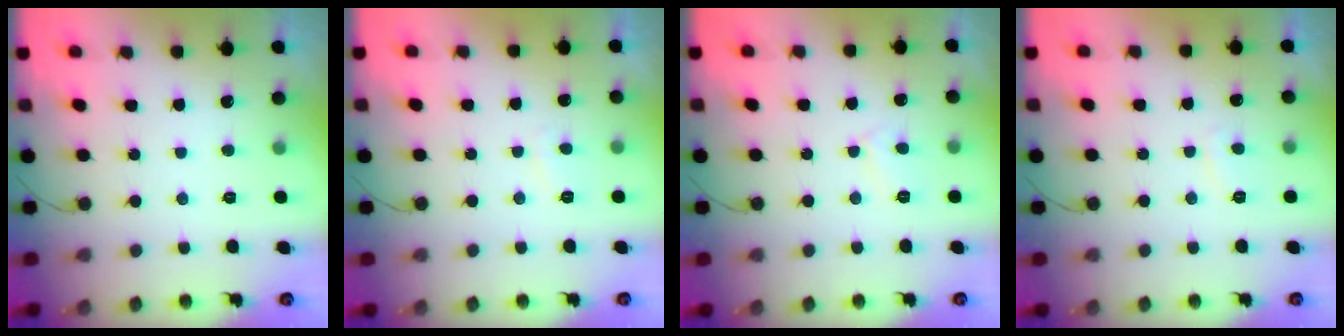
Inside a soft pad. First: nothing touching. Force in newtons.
{"total": 2.0, "press": 1.9, "slide": 0.6}
{"total": 4.2, "press": 4.1, "slide": 0.4}
{"total": 2.6, "press": 2.5, "slide": 0.6}